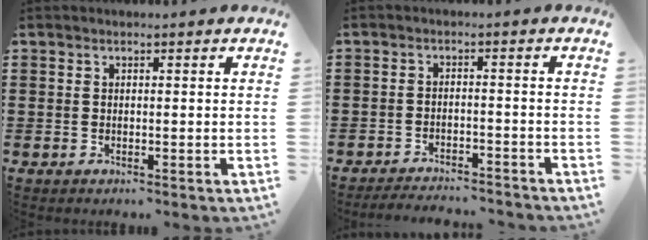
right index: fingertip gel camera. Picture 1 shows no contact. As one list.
[{"total": 3.1, "force": [-3.1, 0.2, 0.1], "torque": [-0.007, 0.000, -0.066]}]